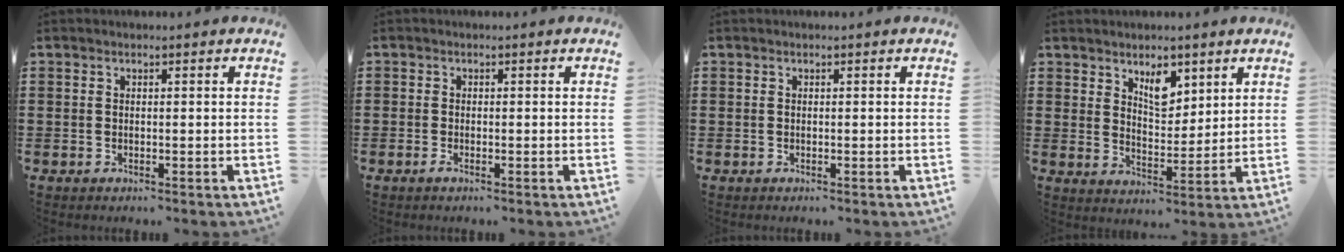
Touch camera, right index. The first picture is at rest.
{"total": 0.7, "force": [-0.5, 0.2, 0.5], "torque": [-0.011, -0.006, -0.007]}
{"total": 0.0}
{"total": 5.6, "force": [3.7, 2.9, 3.0], "torque": [-0.047, -0.005, 0.062]}